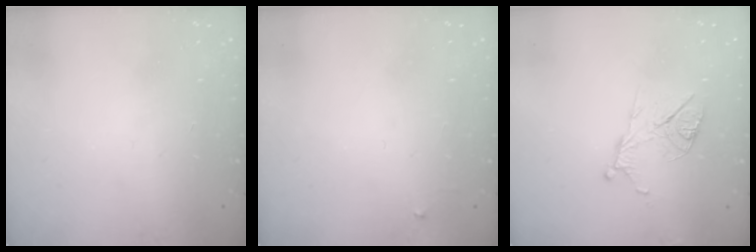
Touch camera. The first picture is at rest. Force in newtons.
{"total": 2.5, "press": 2.5, "slide": 0.4}
{"total": 10.9, "press": 10.9, "slide": 0.4}